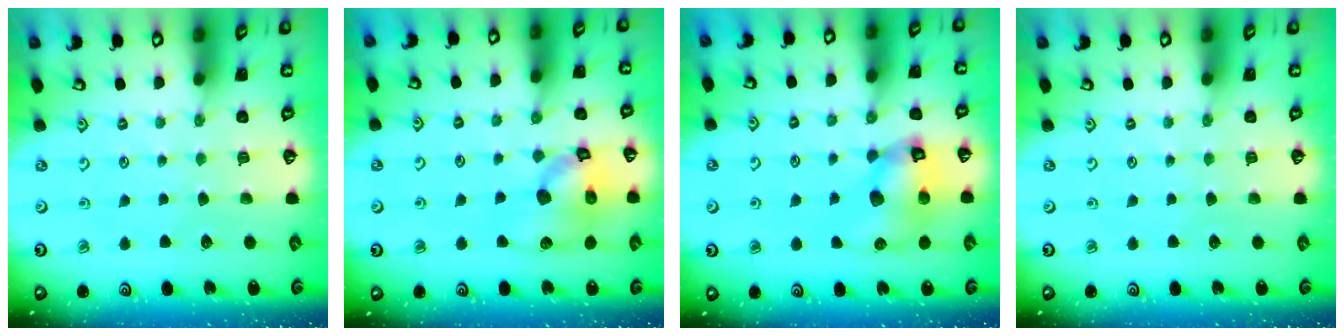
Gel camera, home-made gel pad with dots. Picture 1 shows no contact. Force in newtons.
{"total": 13.4, "press": 13.2, "slide": 2.0}
{"total": 11.4, "press": 11.3, "slide": 1.6}
{"total": 0.0}